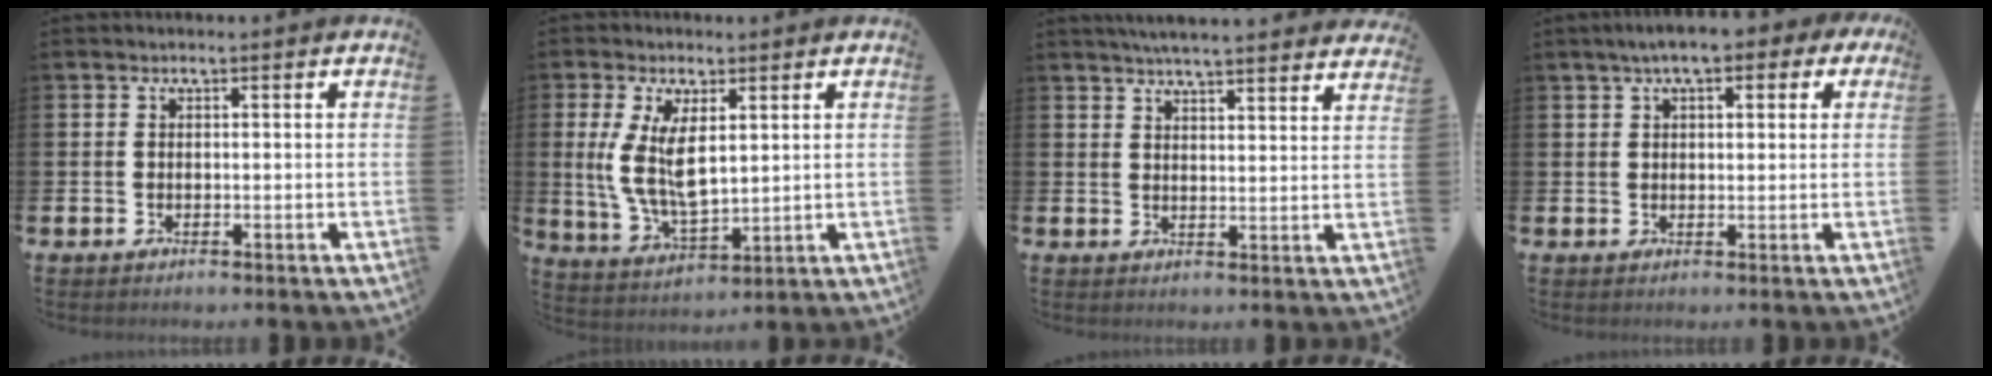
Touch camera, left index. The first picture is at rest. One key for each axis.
{"total": 7.7, "fx": 2.5, "fy": 3.4, "fz": 6.4, "tx": -0.134, "ty": -0.008, "tz": 0.044}
{"total": 5.1, "fx": 5.0, "fy": -0.1, "fz": 1.0, "tx": -0.028, "ty": -0.023, "tz": 0.090}
{"total": 5.3, "fx": 3.5, "fy": 2.2, "fz": 3.3, "tx": -0.059, "ty": 0.003, "tz": 0.058}